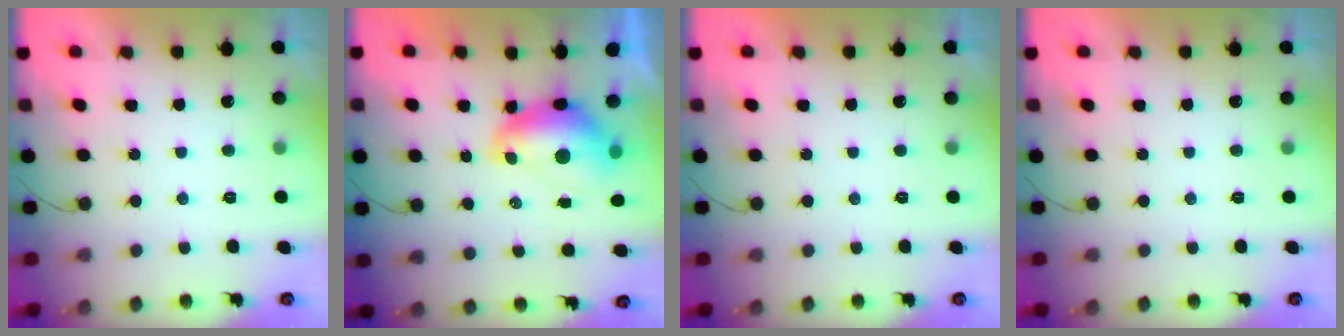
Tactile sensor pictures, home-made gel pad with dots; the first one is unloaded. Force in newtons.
{"total": 9.5, "press": 9.5, "slide": 1.1}
{"total": 0.0}
{"total": 0.0}